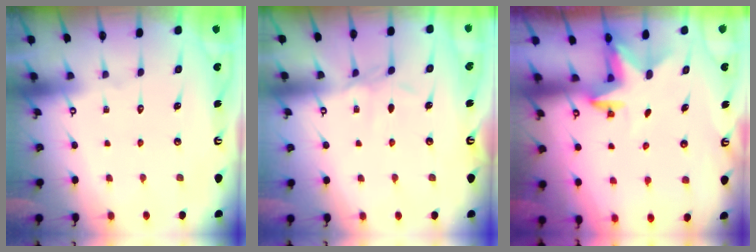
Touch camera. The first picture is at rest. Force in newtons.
{"total": 2.8, "press": 2.8, "slide": 0.5}
{"total": 2.4, "press": 2.3, "slide": 0.4}